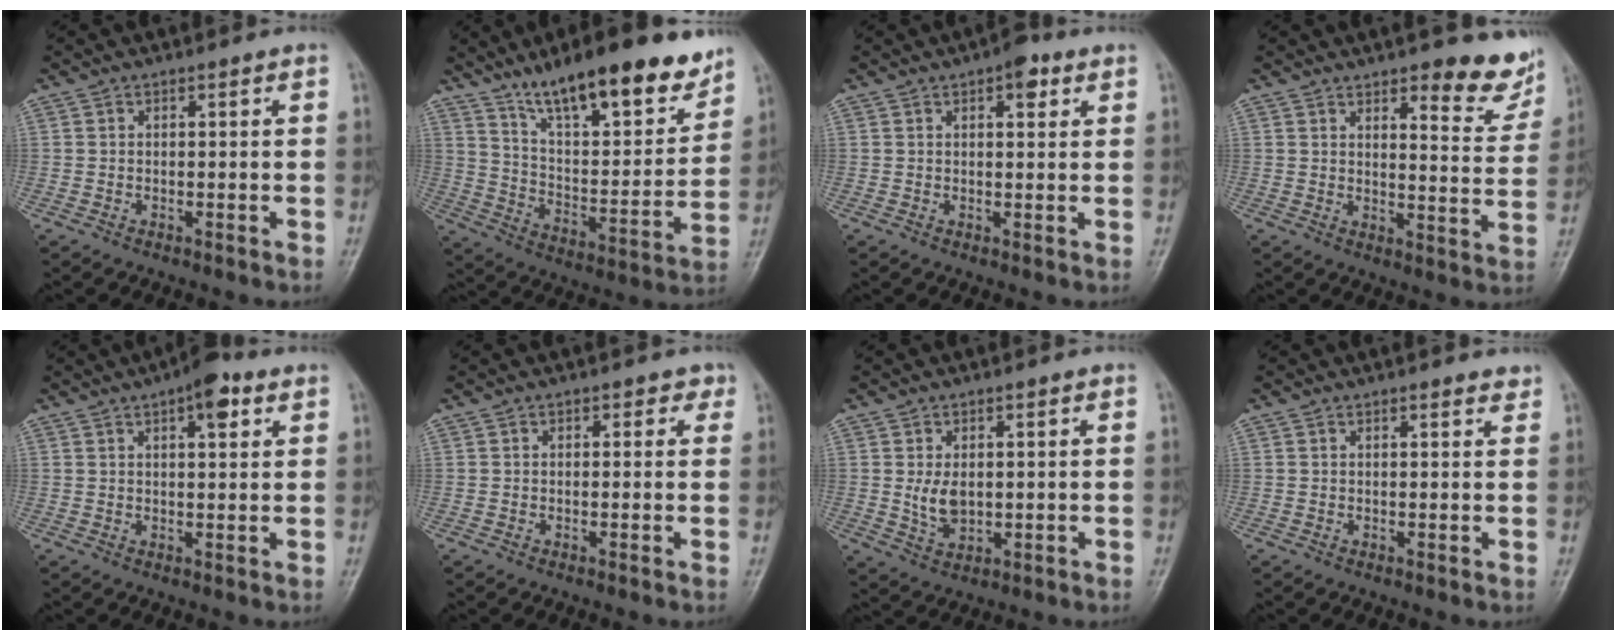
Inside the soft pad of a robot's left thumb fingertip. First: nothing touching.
{"total": 22.0, "force": [15.4, 6.6, 14.1], "torque": [-0.179, -0.067, 0.254]}
{"total": 4.2, "force": [2.1, 1.9, 3.1], "torque": [-0.027, -0.002, 0.023]}
{"total": 10.6, "force": [7.7, 3.4, 6.5], "torque": [-0.045, -0.054, 0.096]}
{"total": 6.6, "force": [3.3, 2.5, 5.1], "torque": [-0.056, -0.004, 0.040]}
{"total": 2.9, "force": [1.2, 1.9, 1.8], "torque": [-0.002, 0.001, 0.010]}
{"total": 4.6, "force": [0.5, 3.0, 3.5], "torque": [-0.054, -0.011, 0.016]}
{"total": 2.1, "force": [1.6, 0.7, 1.2], "torque": [-0.005, -0.004, 0.017]}